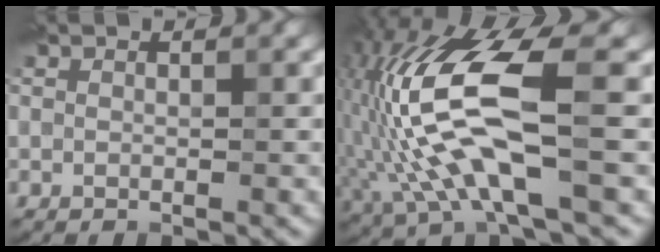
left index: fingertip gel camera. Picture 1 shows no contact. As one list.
[{"total": 11.5, "force": [-0.6, 3.4, 10.9], "torque": [-0.237, 0.009, -0.011]}]